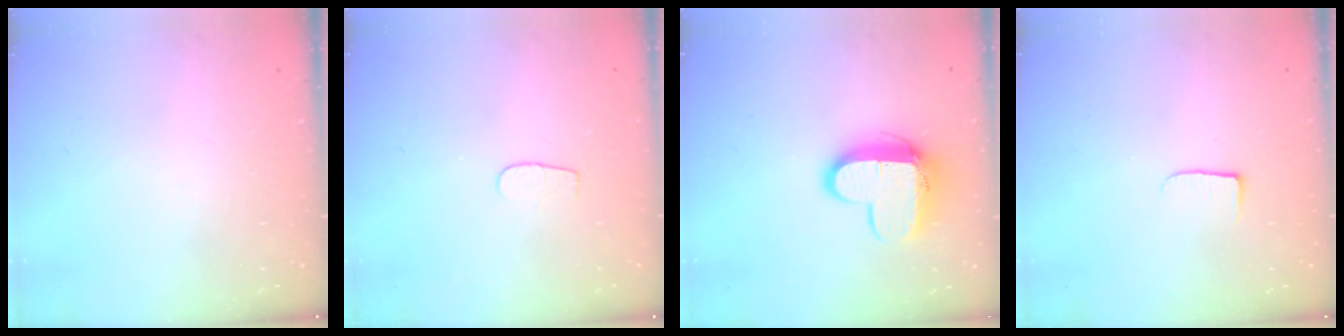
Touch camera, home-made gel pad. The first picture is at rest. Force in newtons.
{"total": 3.2, "press": 3.2, "slide": 0.3}
{"total": 11.2, "press": 11.2, "slide": 1.1}
{"total": 5.0, "press": 4.9, "slide": 0.6}